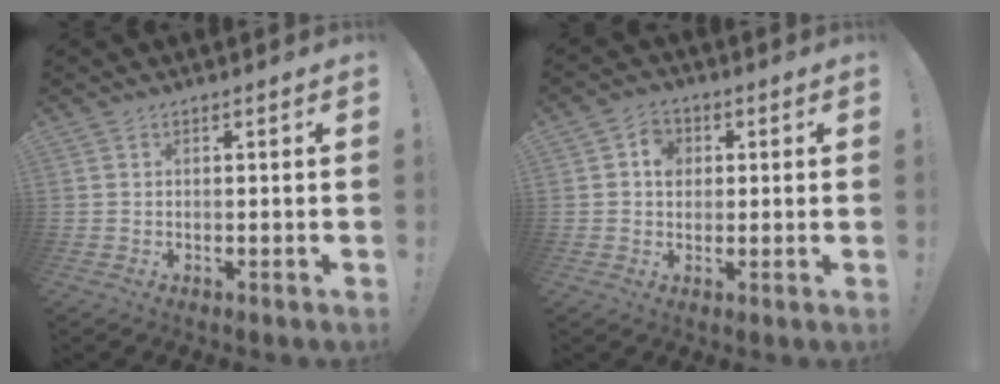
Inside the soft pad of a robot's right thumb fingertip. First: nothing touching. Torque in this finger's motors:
{"motor_torque": [0.07, 0.01, 0.04, 0.03, 0.04]}